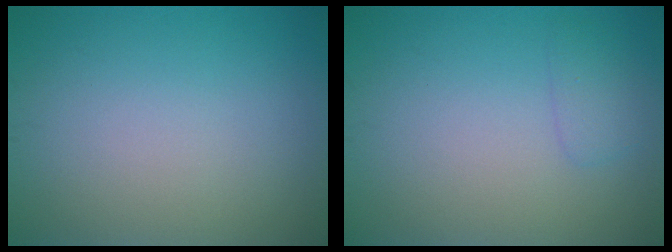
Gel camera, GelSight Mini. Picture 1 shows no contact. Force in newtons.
{"total": 1.4, "press": 1.4, "slide": 0.1}